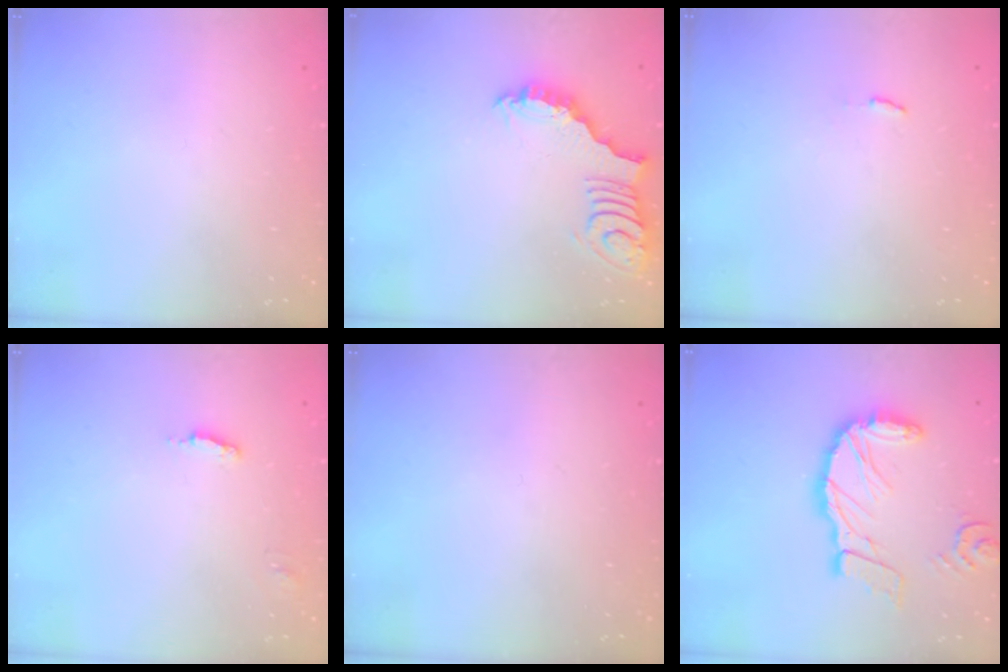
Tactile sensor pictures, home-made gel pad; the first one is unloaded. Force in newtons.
{"total": 3.0, "press": 3.0, "slide": 0.6}
{"total": 2.9, "press": 2.9, "slide": 0.3}
{"total": 2.9, "press": 2.9, "slide": 0.3}
{"total": 0.0}
{"total": 15.8, "press": 15.6, "slide": 2.7}